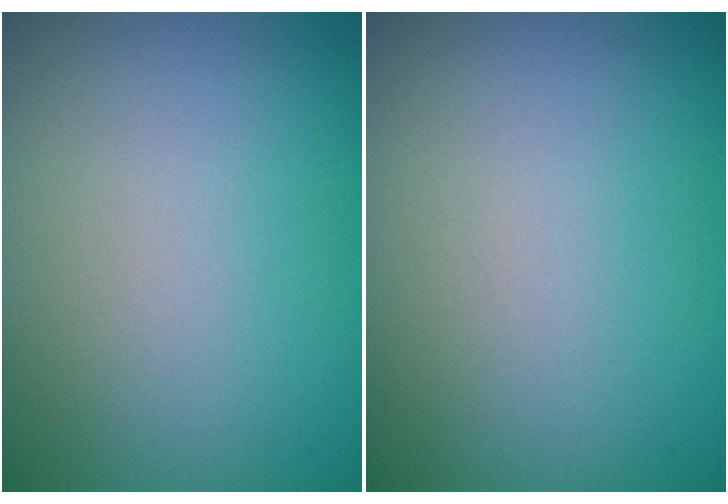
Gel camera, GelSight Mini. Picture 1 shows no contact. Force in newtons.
{"total": 0.0}